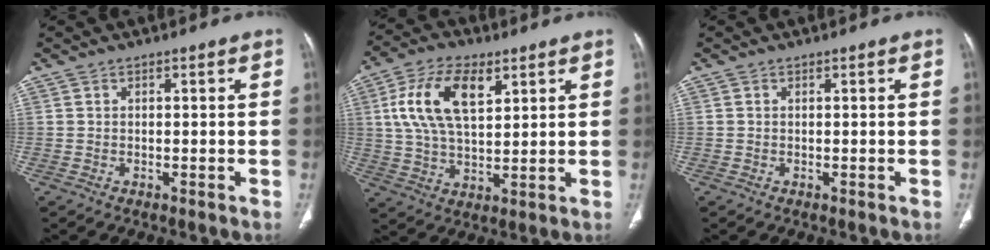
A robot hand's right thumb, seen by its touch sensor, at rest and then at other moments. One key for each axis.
{"total": 13.7, "fx": 4.8, "fy": 7.2, "fz": 10.6, "tx": -0.197, "ty": -0.005, "tz": 0.092}
{"total": 0.0}